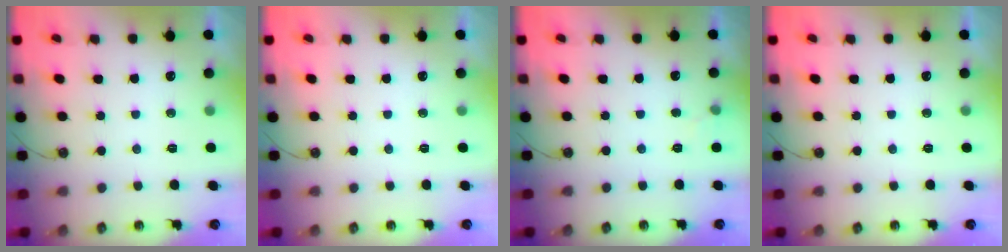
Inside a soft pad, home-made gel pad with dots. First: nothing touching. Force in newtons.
{"total": 0.0}
{"total": 3.4, "press": 3.4, "slide": 0.5}
{"total": 0.0}